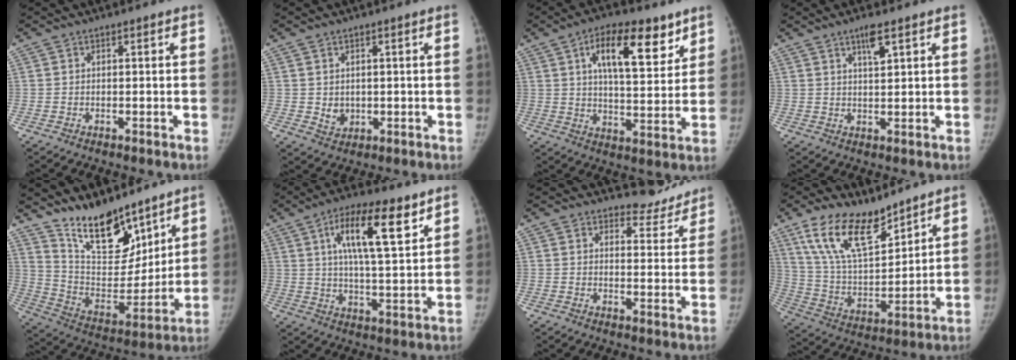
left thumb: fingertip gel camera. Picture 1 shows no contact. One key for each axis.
{"total": 3.2, "fx": 0.2, "fy": 2.8, "fz": 1.5, "tx": -0.016, "ty": -0.005, "tz": 0.015}
{"total": 15.1, "fx": 7.8, "fy": 6.4, "fz": 11.2, "tx": -0.140, "ty": -0.031, "tz": 0.124}
{"total": 3.9, "fx": 2.3, "fy": 0.8, "fz": 3.0, "tx": -0.051, "ty": -0.010, "tz": 0.044}
{"total": 17.6, "fx": 13.3, "fy": 7.6, "fz": 8.7, "tx": -0.091, "ty": -0.086, "tz": 0.244}
{"total": 13.9, "fx": 6.7, "fy": 4.1, "fz": 11.5, "tx": -0.175, "ty": -0.023, "tz": 0.112}
{"total": 6.2, "fx": 5.8, "fy": 2.3, "fz": 0.0, "tx": 0.029, "ty": -0.050, "tz": 0.070}
{"total": 16.3, "fx": 11.6, "fy": 6.6, "fz": 9.3, "tx": -0.139, "ty": -0.064, "tz": 0.230}